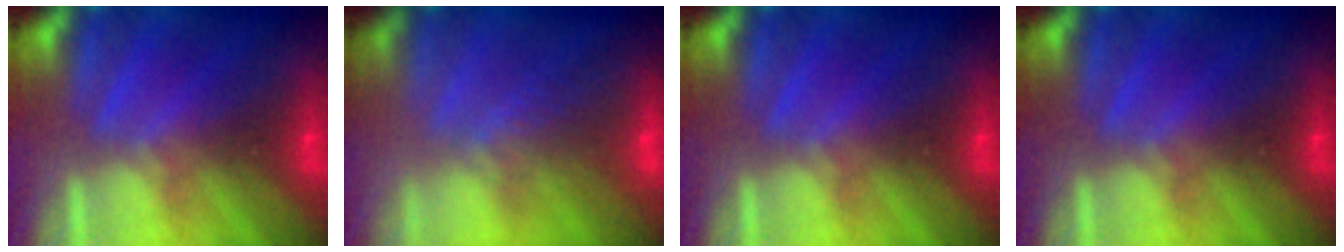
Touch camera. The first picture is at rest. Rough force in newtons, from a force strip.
{"total": 8.7}
{"total": 0.0}
{"total": 0.0}